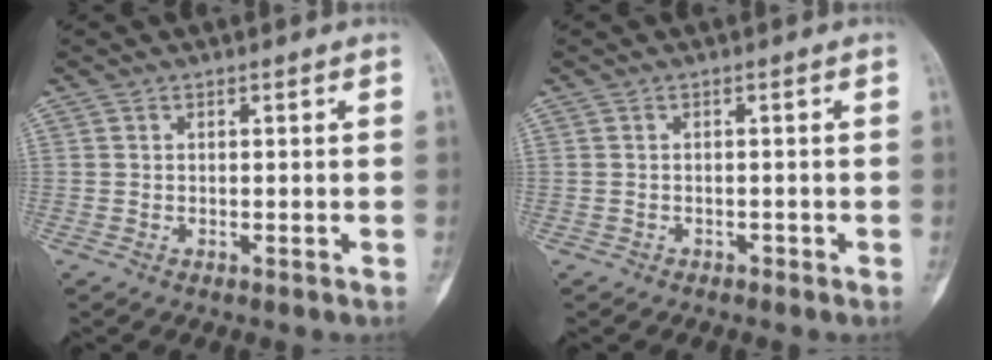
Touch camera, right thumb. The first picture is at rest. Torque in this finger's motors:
{"motor_torque": [0.00, 0.14, 0.26, -0.17, 0.00]}